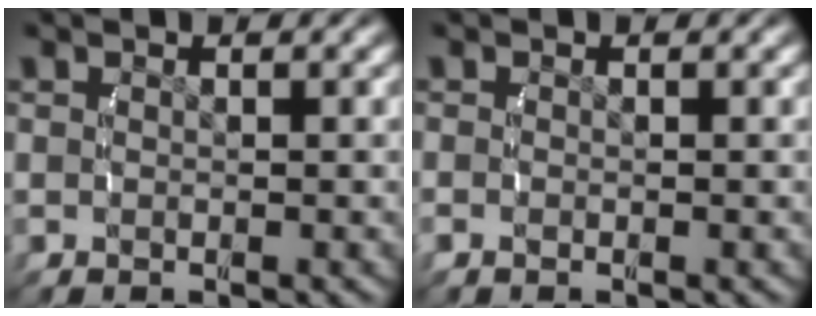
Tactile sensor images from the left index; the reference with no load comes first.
{"total": 1.3, "force": [-0.6, 0.9, 0.6], "torque": [-0.026, -0.009, -0.009]}